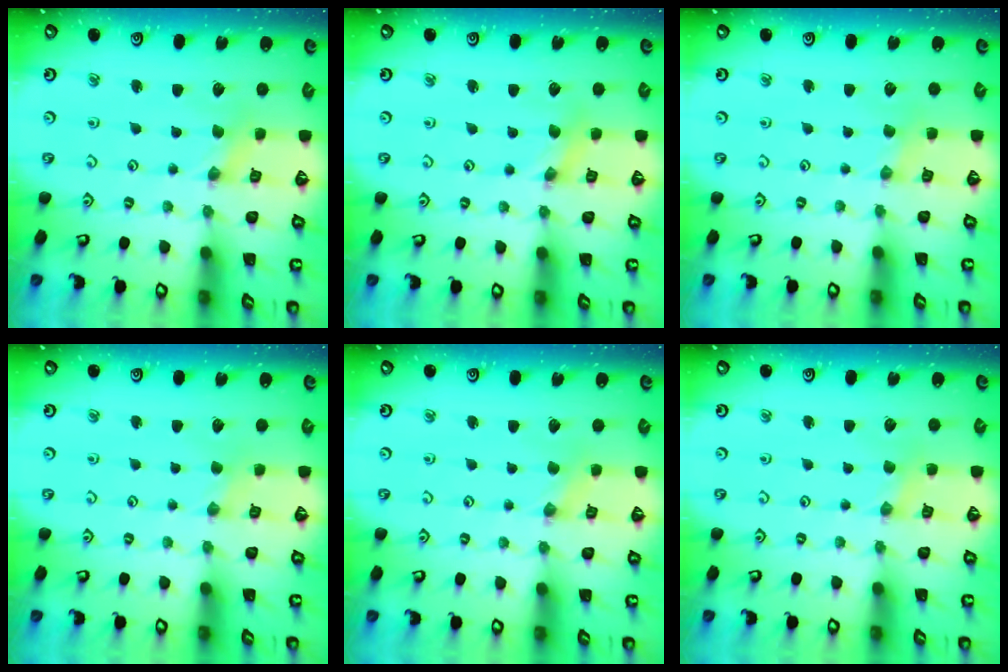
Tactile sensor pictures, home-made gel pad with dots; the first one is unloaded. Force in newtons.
{"total": 1.5, "press": 1.4, "slide": 0.3}
{"total": 1.1, "press": 1.0, "slide": 0.3}
{"total": 0.8, "press": 0.8, "slide": 0.2}
{"total": 0.0}
{"total": 1.2, "press": 1.2, "slide": 0.3}